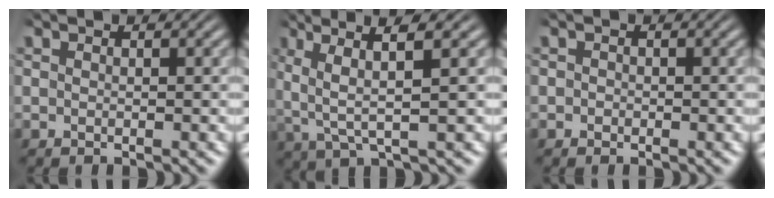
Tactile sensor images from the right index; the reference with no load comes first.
{"total": 5.2, "force": [1.7, 1.6, 4.7], "torque": [-0.082, 0.010, 0.027]}
{"total": 0.9, "force": [-0.5, 0.8, -0.1], "torque": [0.002, 0.000, -0.014]}